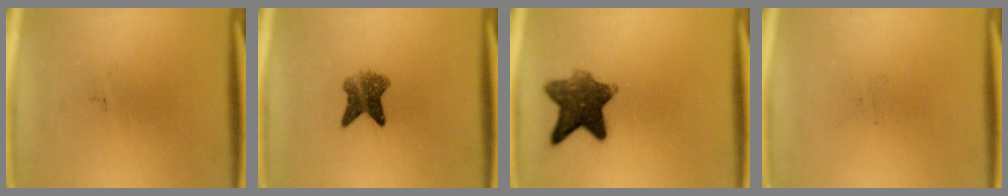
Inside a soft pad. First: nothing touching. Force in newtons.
{"total": 4.8}
{"total": 9.1}
{"total": 0.0}